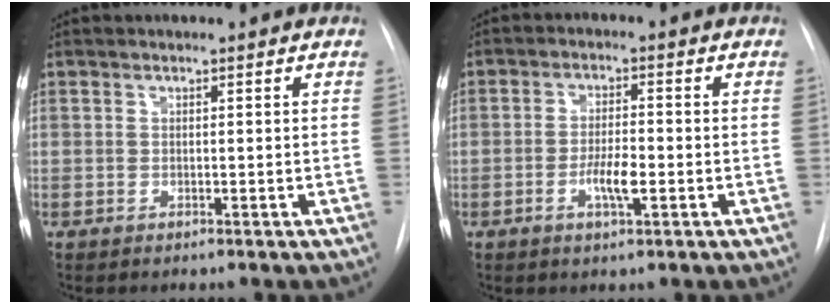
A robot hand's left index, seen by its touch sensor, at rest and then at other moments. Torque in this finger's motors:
{"motor_torque": [0.38, 0.46, 0.08, 0.04]}